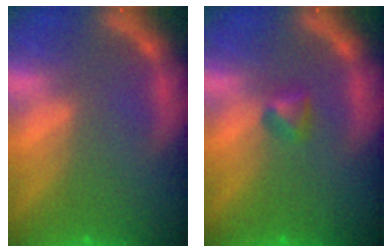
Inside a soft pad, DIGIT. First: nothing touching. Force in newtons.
{"total": 1.4}